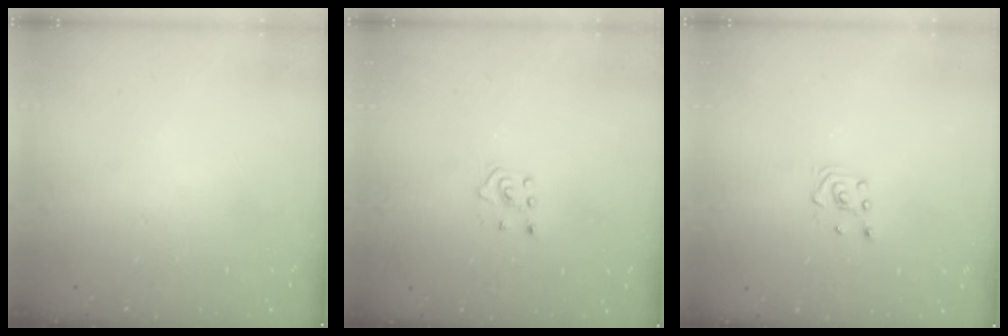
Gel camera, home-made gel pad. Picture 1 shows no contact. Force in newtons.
{"total": 2.4, "press": 2.4, "slide": 0.5}
{"total": 2.8, "press": 2.6, "slide": 1.1}